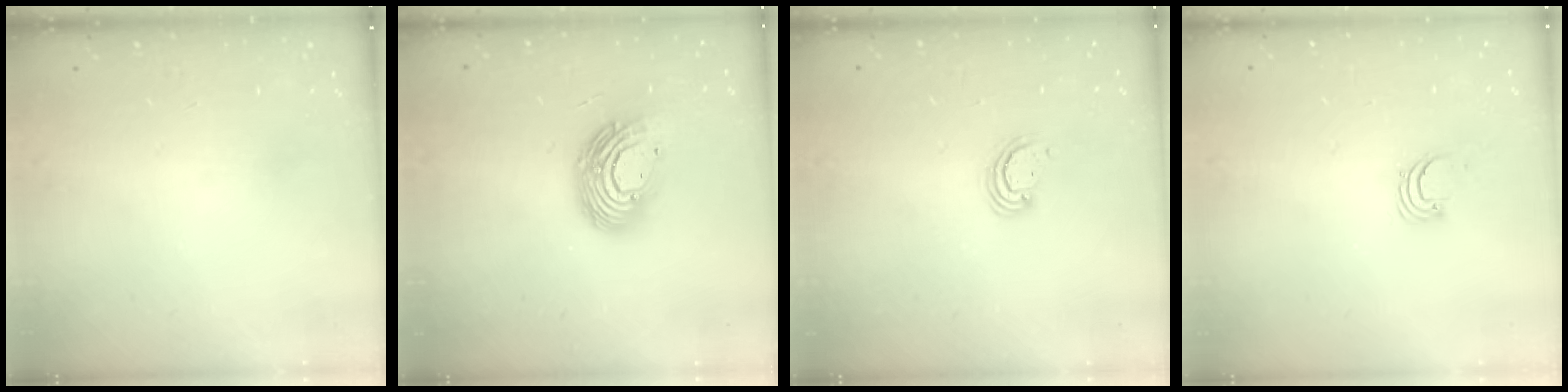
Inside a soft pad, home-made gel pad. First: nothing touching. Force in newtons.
{"total": 13.9, "press": 13.8, "slide": 1.1}
{"total": 2.8, "press": 2.8, "slide": 0.3}
{"total": 1.7, "press": 1.7, "slide": 0.1}